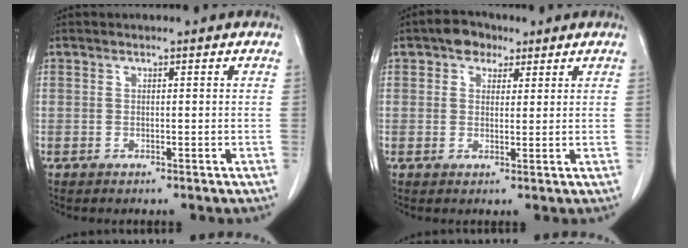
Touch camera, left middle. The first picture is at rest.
{"total": 4.0, "force": [2.4, 2.6, 1.8], "torque": [-0.031, 0.015, 0.040]}